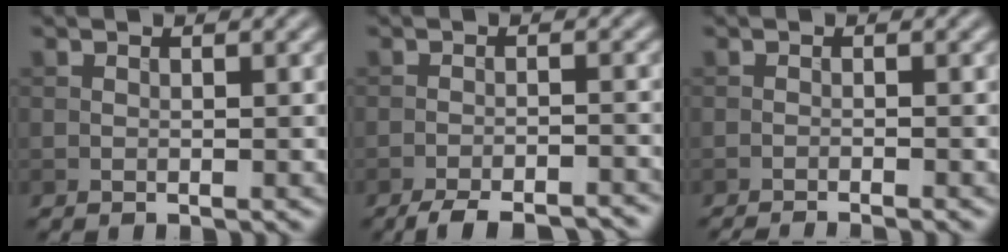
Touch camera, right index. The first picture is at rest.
{"total": 6.7, "force": [-6.0, 1.3, 2.6], "torque": [-0.044, -0.009, -0.083]}
{"total": 2.2, "force": [-1.8, 0.3, 1.3], "torque": [-0.015, 0.002, -0.035]}